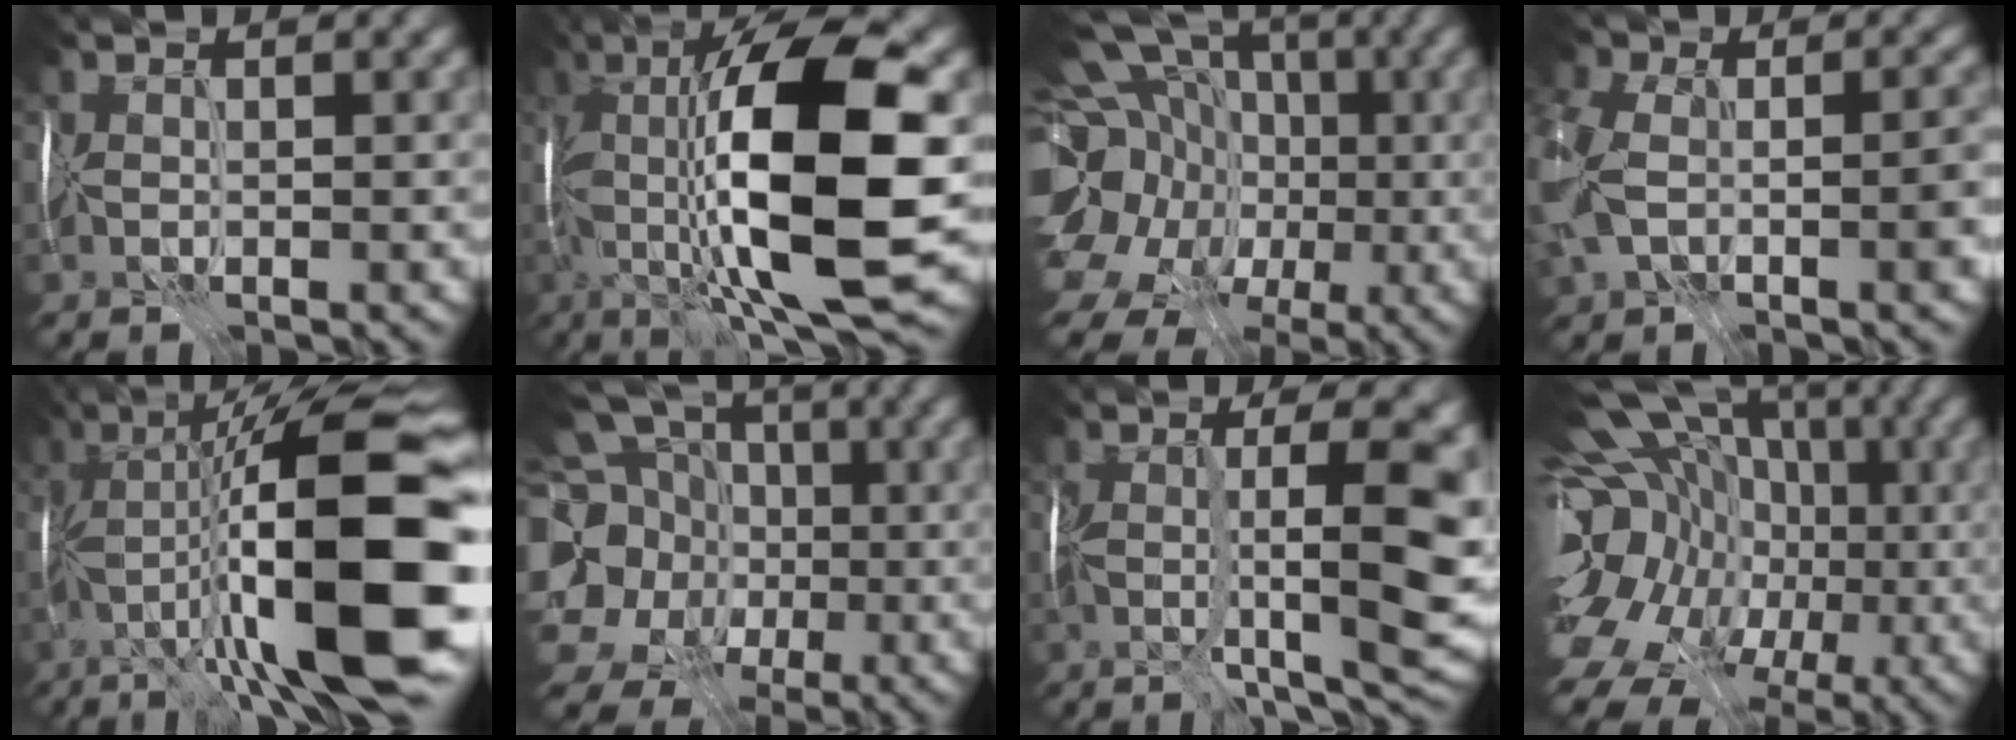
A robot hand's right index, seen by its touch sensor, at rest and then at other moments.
{"total": 14.7, "force": [-0.2, 3.8, 14.2], "torque": [-0.236, 0.009, 0.003]}
{"total": 19.3, "force": [-3.0, 16.4, 9.7], "torque": [-0.189, 0.004, -0.076]}
{"total": 10.2, "force": [-2.3, 6.2, 7.8], "torque": [-0.170, -0.013, -0.035]}
{"total": 17.5, "force": [-2.7, 4.3, 16.8], "torque": [-0.277, 0.032, -0.043]}
{"total": 16.2, "force": [0.2, 14.5, 7.2], "torque": [-0.180, 0.013, -0.023]}
{"total": 11.5, "force": [-0.5, 2.5, 11.2], "torque": [-0.157, 0.001, -0.002]}
{"total": 19.1, "force": [-4.4, 14.1, 12.0], "torque": [-0.194, -0.005, -0.078]}